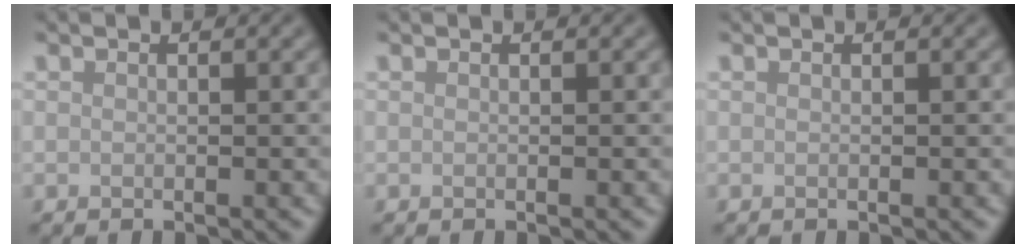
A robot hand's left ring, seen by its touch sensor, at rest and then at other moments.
{"total": 0.0}
{"total": 0.0}